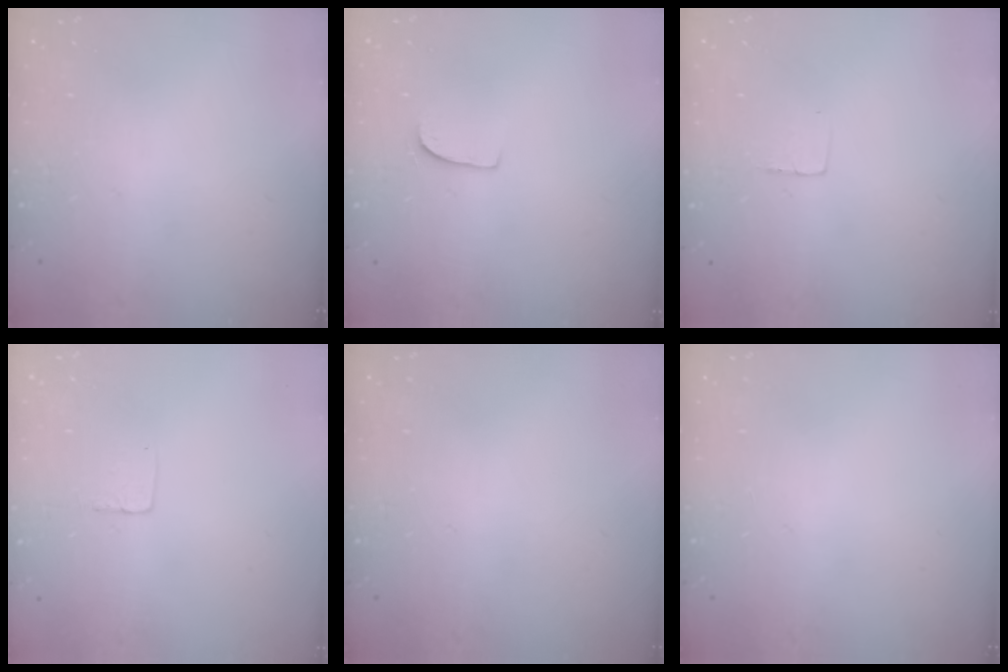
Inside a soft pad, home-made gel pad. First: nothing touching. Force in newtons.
{"total": 5.1, "press": 5.1, "slide": 0.4}
{"total": 3.0, "press": 3.0, "slide": 0.2}
{"total": 2.7, "press": 2.7, "slide": 0.1}
{"total": 0.0}
{"total": 0.0}